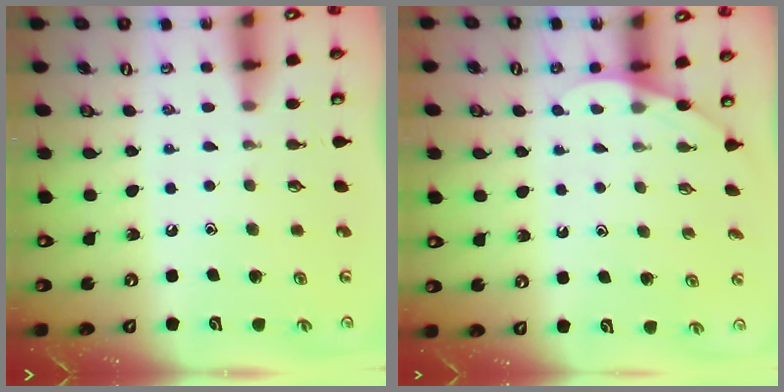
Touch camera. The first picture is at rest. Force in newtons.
{"total": 2.6, "press": 2.6, "slide": 0.2}